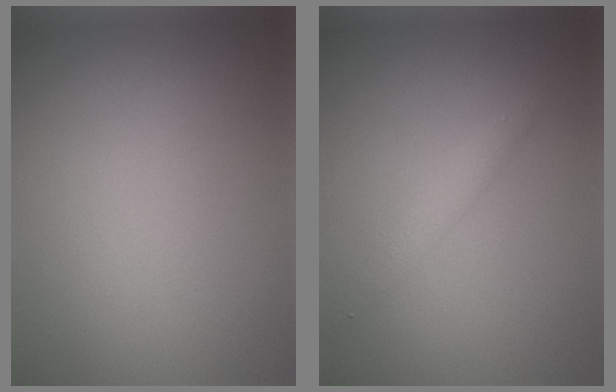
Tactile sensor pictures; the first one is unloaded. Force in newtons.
{"total": 1.7, "press": 1.7, "slide": 0.1}